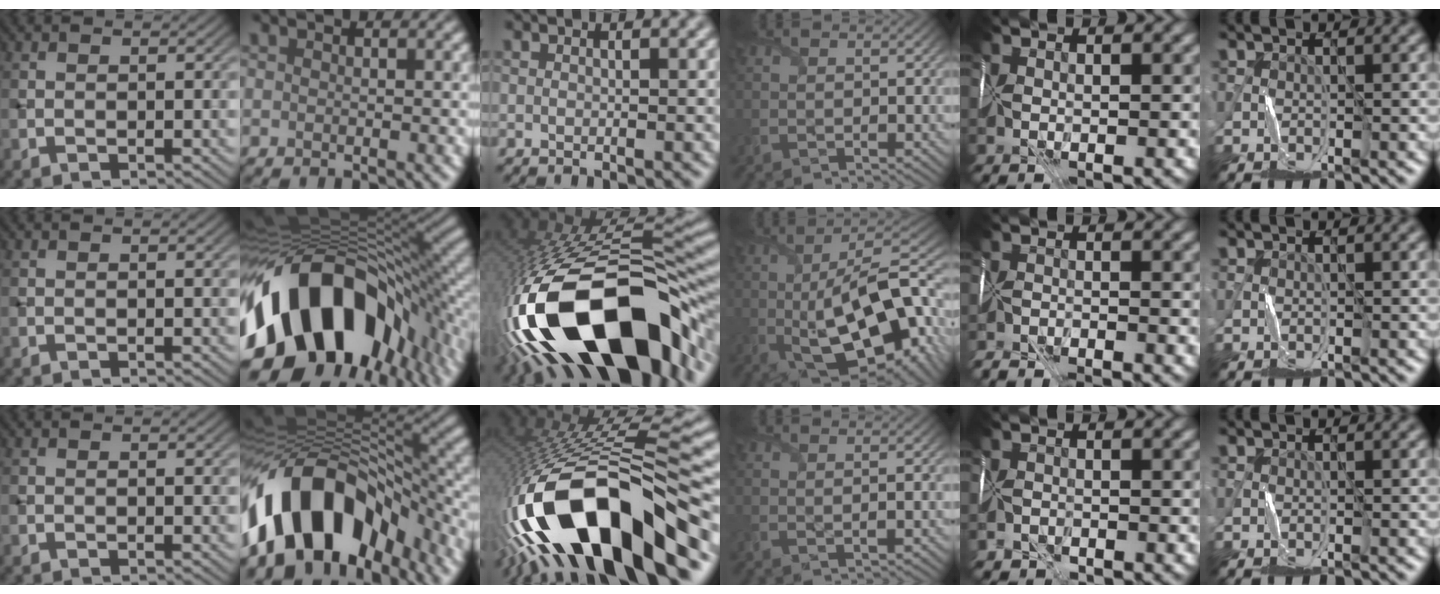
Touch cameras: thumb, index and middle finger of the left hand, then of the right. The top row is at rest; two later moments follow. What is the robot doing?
{"motion": "fold", "object": "map"}